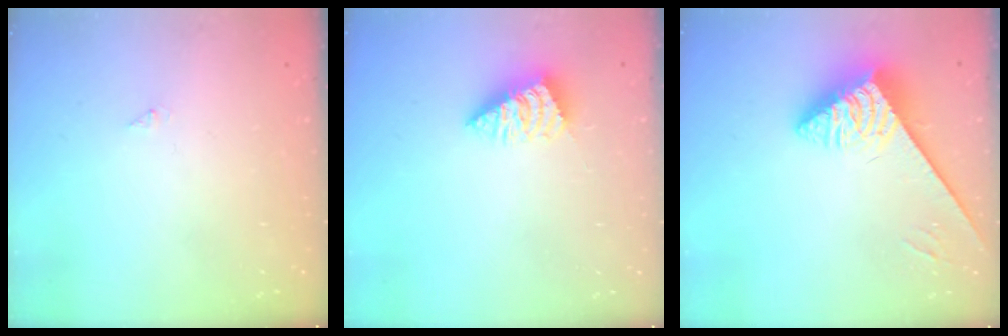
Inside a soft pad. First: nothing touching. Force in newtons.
{"total": 2.1, "press": 2.1, "slide": 0.3}
{"total": 3.8, "press": 3.8, "slide": 0.5}